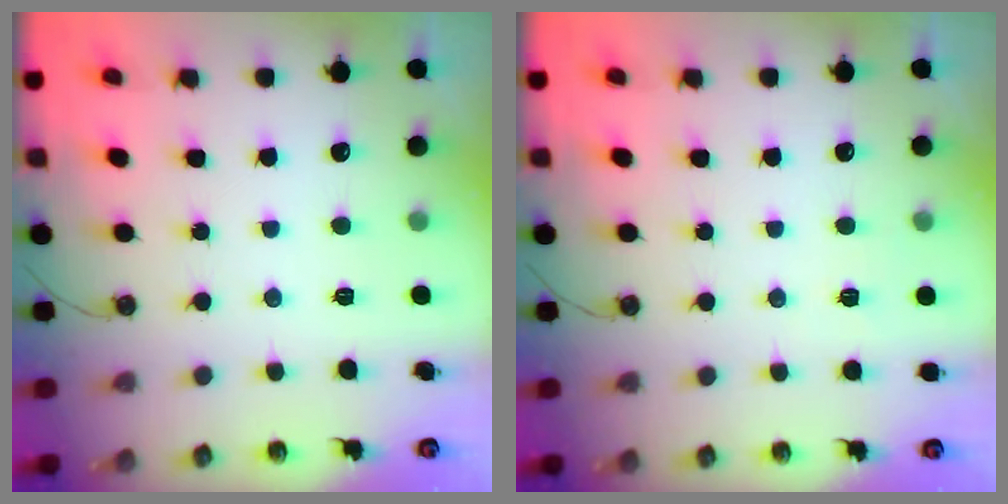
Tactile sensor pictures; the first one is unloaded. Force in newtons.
{"total": 2.7, "press": 2.7, "slide": 0.5}